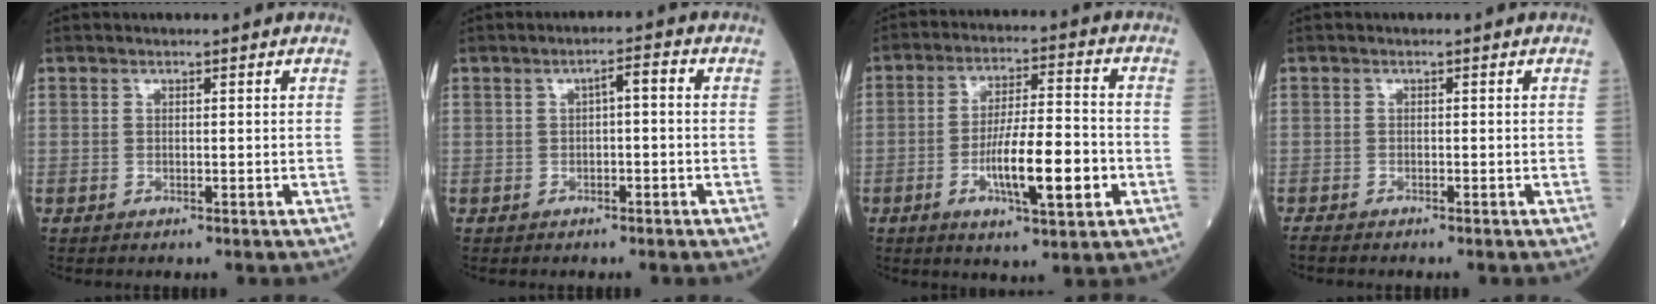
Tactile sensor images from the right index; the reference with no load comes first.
{"total": 2.8, "force": [0.2, 0.8, 2.6], "torque": [-0.048, 0.016, 0.003]}
{"total": 11.9, "force": [-3.6, 2.0, 11.1], "torque": [-0.198, -0.002, -0.058]}
{"total": 2.4, "force": [-2.1, 0.6, 1.1], "torque": [-0.029, -0.009, -0.030]}